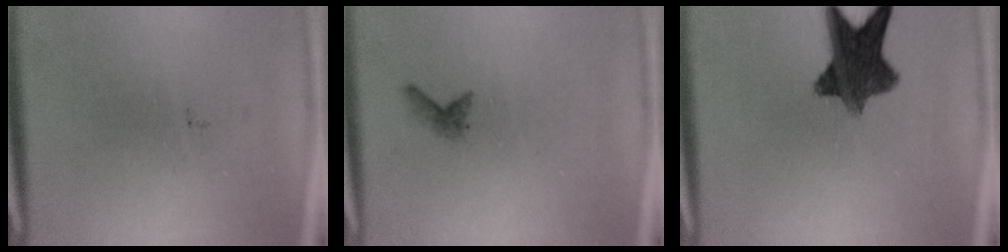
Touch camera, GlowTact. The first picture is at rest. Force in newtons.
{"total": 0.9}
{"total": 9.9}